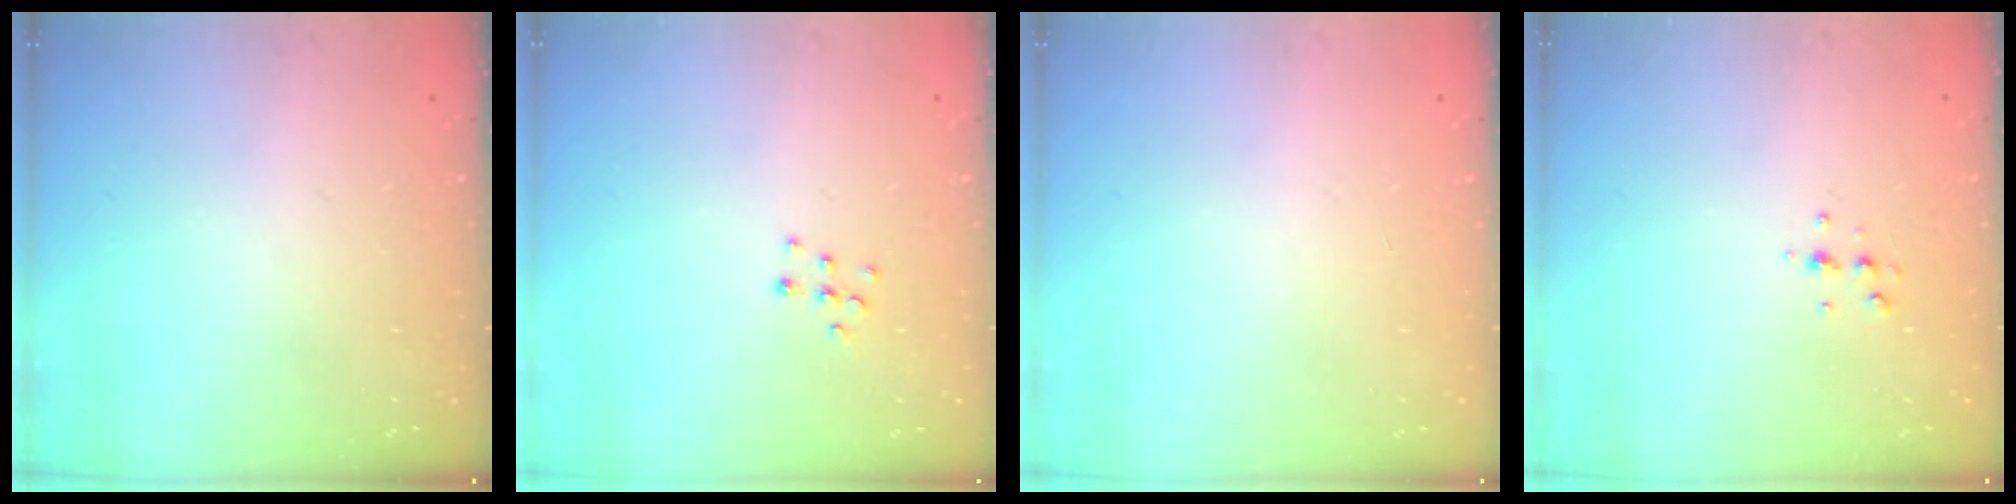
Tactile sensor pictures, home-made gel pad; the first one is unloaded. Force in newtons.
{"total": 5.8, "press": 5.8, "slide": 0.3}
{"total": 0.0}
{"total": 4.7, "press": 4.6, "slide": 1.0}